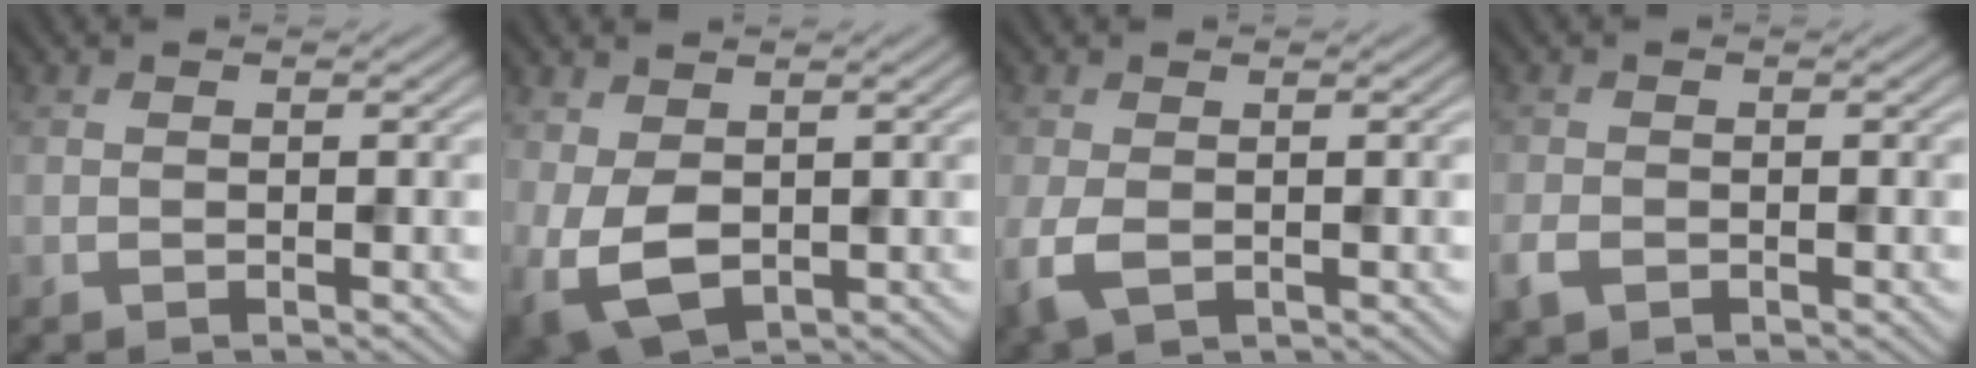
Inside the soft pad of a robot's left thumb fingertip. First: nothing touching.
{"total": 5.9, "force": [-0.1, 3.8, 4.5], "torque": [-0.114, -0.010, 0.001]}
{"total": 3.6, "force": [-0.8, 2.2, 2.7], "torque": [-0.079, -0.012, -0.014]}
{"total": 2.2, "force": [-1.1, 1.4, 1.2], "torque": [-0.033, -0.007, -0.027]}